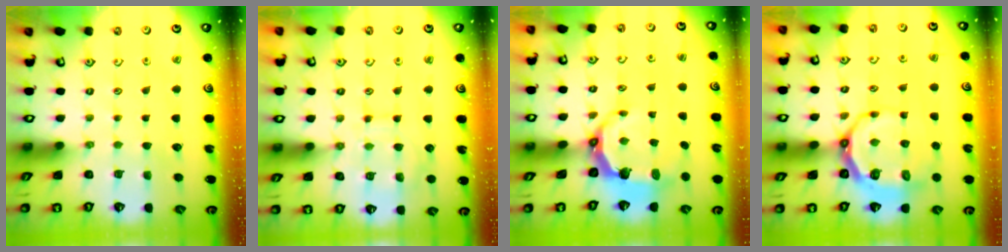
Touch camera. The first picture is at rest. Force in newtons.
{"total": 10.6, "press": 10.6, "slide": 1.1}
{"total": 6.8, "press": 5.2, "slide": 4.4}
{"total": 8.7, "press": 7.9, "slide": 3.8}